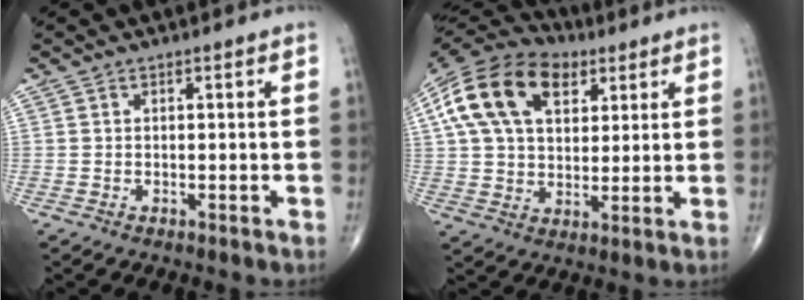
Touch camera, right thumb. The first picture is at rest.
{"total": 20.2, "force": [8.0, 12.7, 13.6], "torque": [-0.241, 0.014, 0.135]}